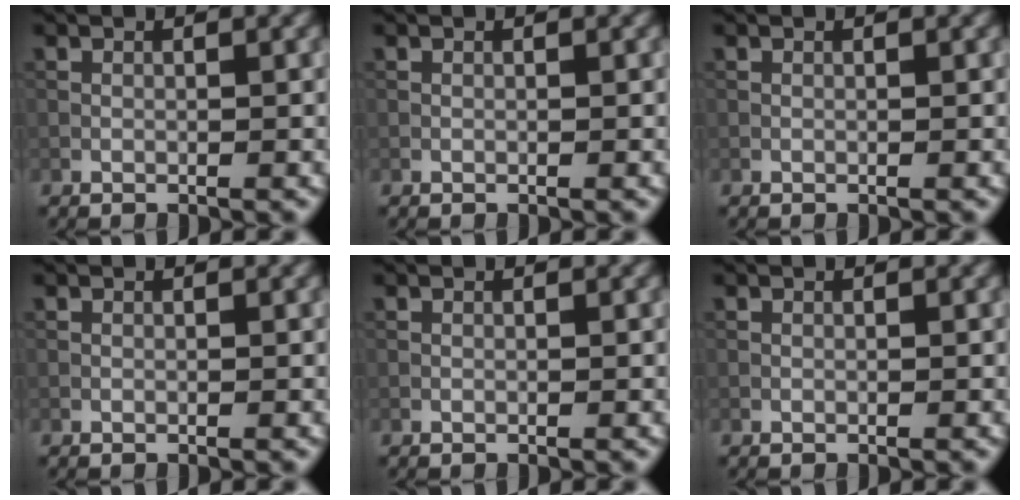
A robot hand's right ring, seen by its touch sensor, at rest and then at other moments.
{"total": 0.0}
{"total": 0.0}
{"total": 0.0}
{"total": 0.0}
{"total": 0.0}